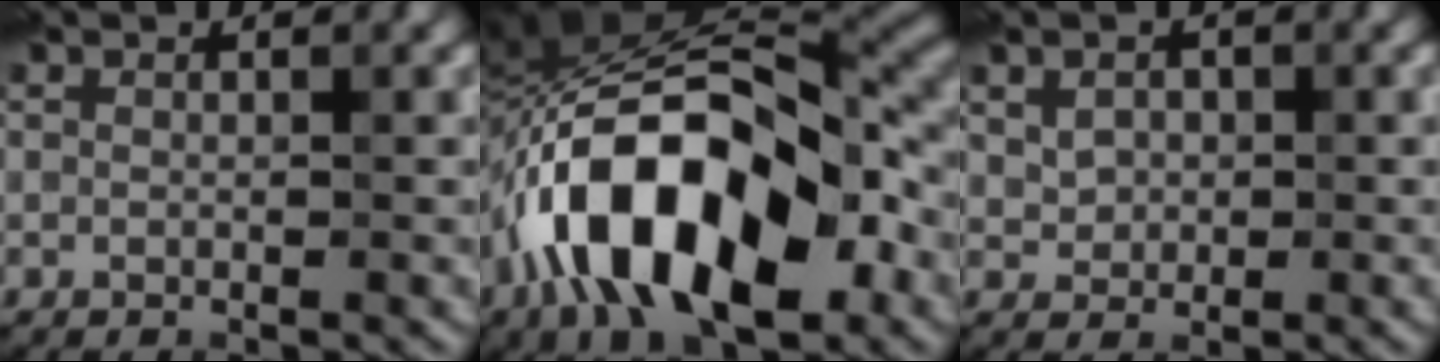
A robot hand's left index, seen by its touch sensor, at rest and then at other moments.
{"total": 13.5, "force": [-5.2, 6.6, 10.6], "torque": [-0.181, 0.018, -0.095]}
{"total": 2.6, "force": [0.7, 1.9, 1.5], "torque": [-0.024, 0.012, 0.015]}